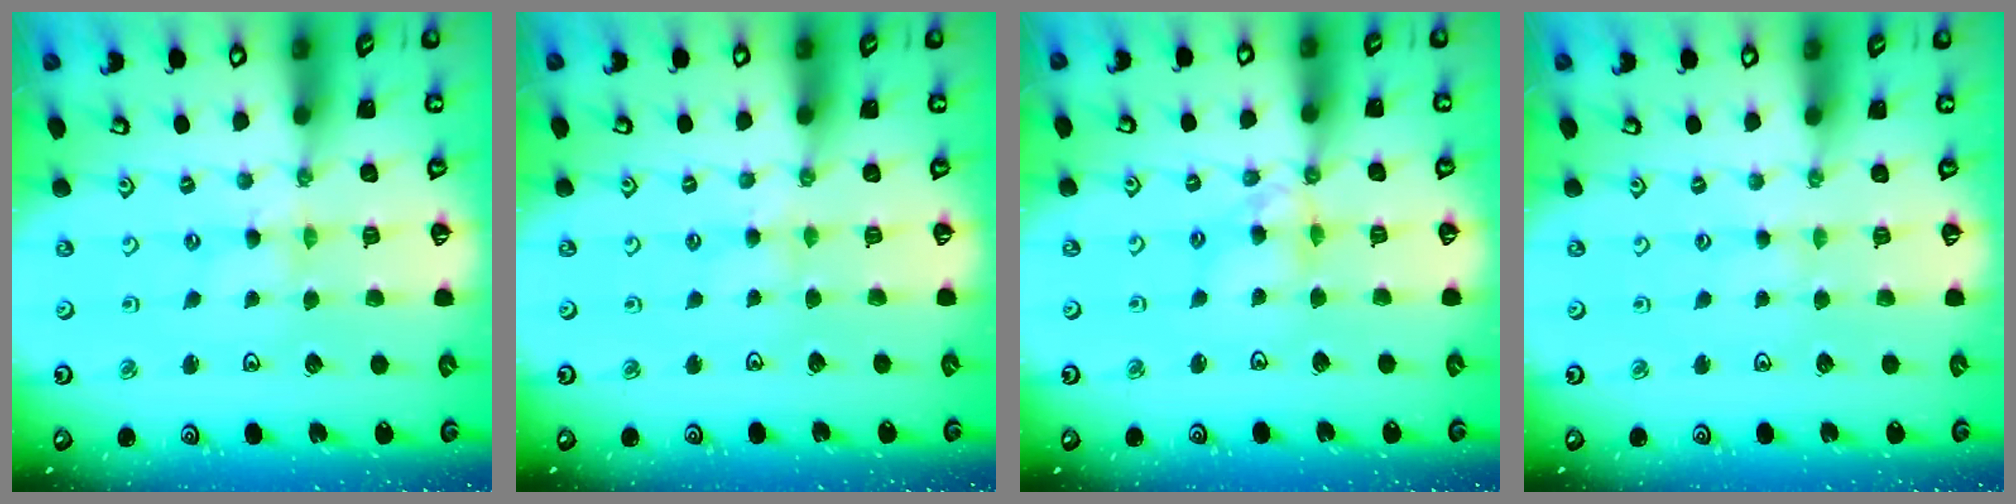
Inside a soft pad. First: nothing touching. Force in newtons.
{"total": 2.3, "press": 2.3, "slide": 0.4}
{"total": 8.6, "press": 8.6, "slide": 0.6}
{"total": 0.9, "press": 0.9, "slide": 0.2}